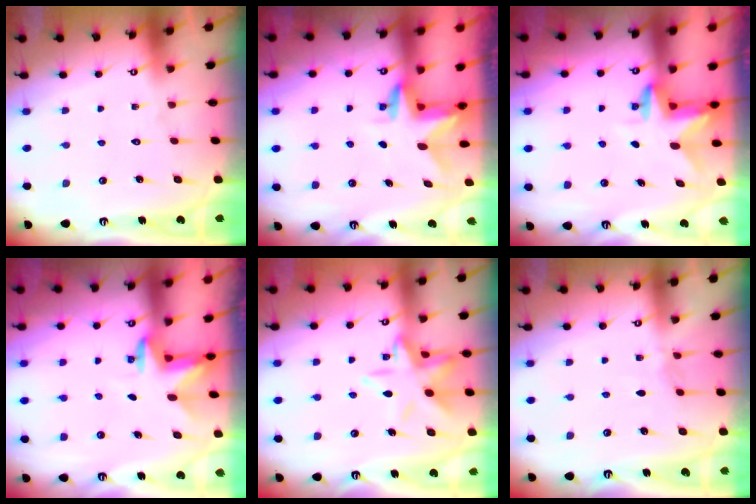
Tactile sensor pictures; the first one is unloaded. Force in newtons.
{"total": 3.0, "press": 2.9, "slide": 0.2}
{"total": 3.0, "press": 3.0, "slide": 0.3}
{"total": 2.9, "press": 2.9, "slide": 0.5}
{"total": 11.5, "press": 11.5, "slide": 1.1}
{"total": 2.9, "press": 2.9, "slide": 0.5}